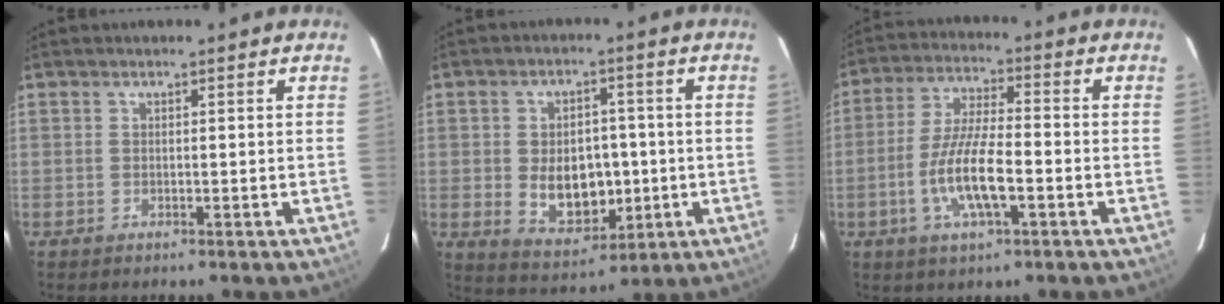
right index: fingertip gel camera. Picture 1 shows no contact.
{"total": 10.4, "force": [-1.1, 7.3, 7.3], "torque": [-0.143, -0.004, 0.004]}
{"total": 10.7, "force": [-3.6, 2.6, 9.7], "torque": [-0.196, -0.005, -0.067]}